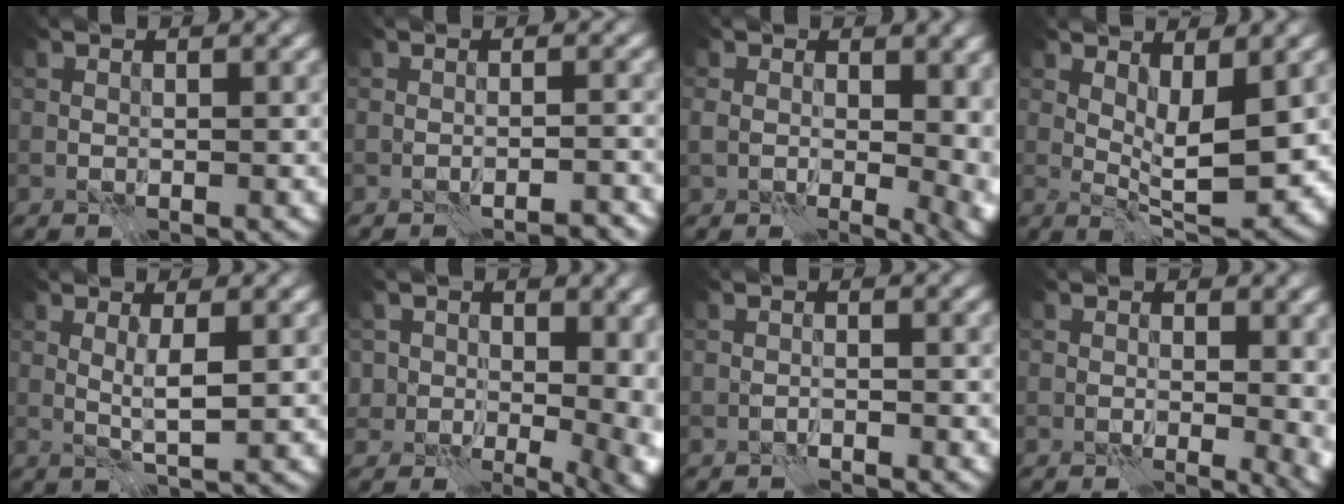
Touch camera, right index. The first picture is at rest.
{"total": 1.8, "force": [-1.6, -0.2, 0.7], "torque": [-0.007, 0.000, -0.024]}
{"total": 8.8, "force": [0.0, 6.0, 6.4], "torque": [-0.085, -0.025, 0.019]}
{"total": 5.2, "force": [1.2, 1.5, 4.8], "torque": [-0.080, -0.014, 0.024]}
{"total": 1.9, "force": [0.2, -0.2, 1.9], "torque": [-0.038, -0.005, 0.003]}
{"total": 7.9, "force": [0.5, 6.2, 4.9], "torque": [-0.059, -0.021, 0.012]}
{"total": 0.9, "force": [-0.8, -0.3, -0.3], "torque": [0.009, -0.002, -0.018]}
{"total": 4.0, "force": [0.3, 2.4, 3.2], "torque": [-0.028, -0.008, 0.006]}